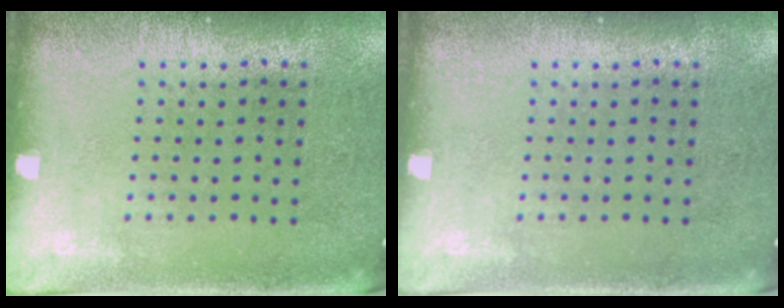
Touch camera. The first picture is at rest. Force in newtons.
{"total": 0.0}